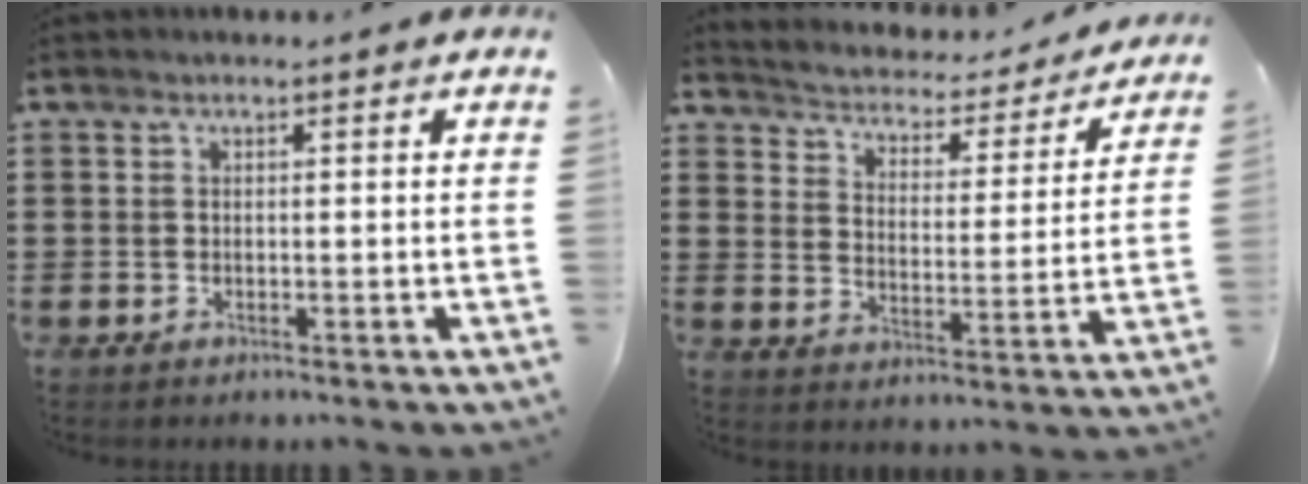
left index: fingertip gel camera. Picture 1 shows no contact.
{"total": 2.5, "force": [2.5, 0.5, -0.1], "torque": [-0.021, -0.029, 0.031]}